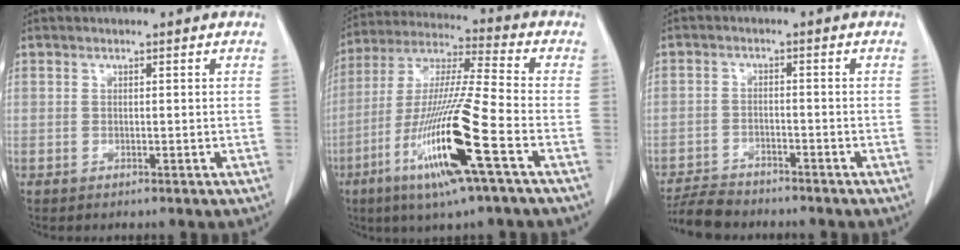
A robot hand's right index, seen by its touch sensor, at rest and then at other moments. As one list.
[{"total": 17.6, "force": [-7.1, -0.2, 16.1], "torque": [-0.336, -0.026, -0.137]}, {"total": 6.4, "force": [-6.0, 1.5, 1.7], "torque": [-0.028, -0.016, -0.104]}]